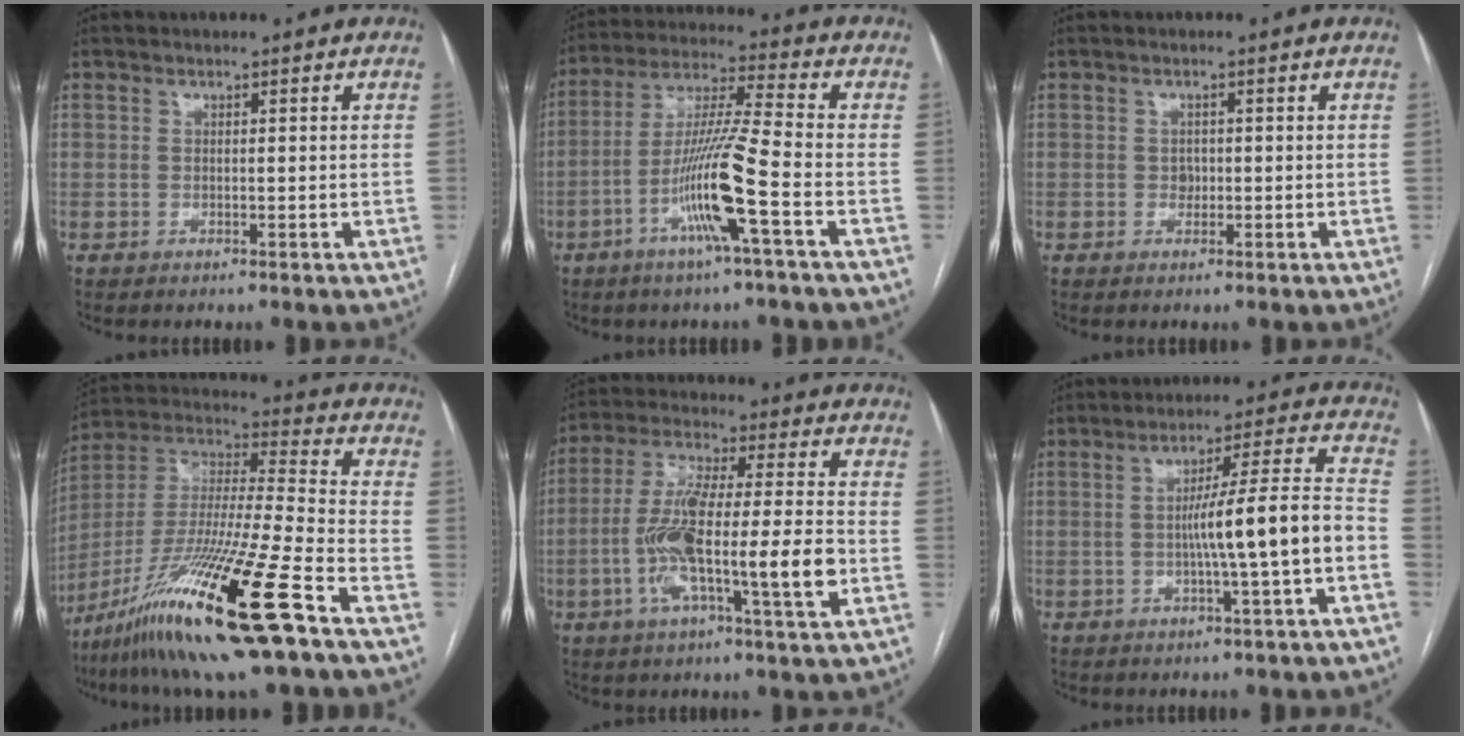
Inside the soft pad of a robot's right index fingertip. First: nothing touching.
{"total": 12.4, "force": [-4.8, -0.9, 11.4], "torque": [-0.223, -0.001, -0.095]}
{"total": 1.2, "force": [-0.2, 1.0, 0.7], "torque": [-0.009, 0.004, -0.001]}
{"total": 24.4, "force": [-14.5, 0.3, 19.6], "torque": [-0.384, -0.052, -0.271]}
{"total": 16.3, "force": [-3.8, 1.4, 15.8], "torque": [-0.296, 0.002, -0.070]}
{"total": 10.9, "force": [-2.6, -0.7, 10.6], "torque": [-0.166, 0.018, -0.041]}